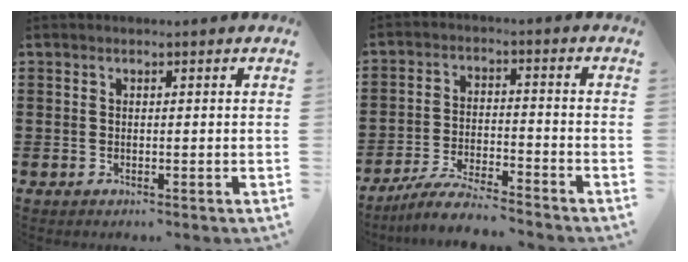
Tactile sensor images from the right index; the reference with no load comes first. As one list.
[{"total": 5.9, "force": [-5.6, 0.0, 1.9], "torque": [-0.050, -0.007, -0.112]}]